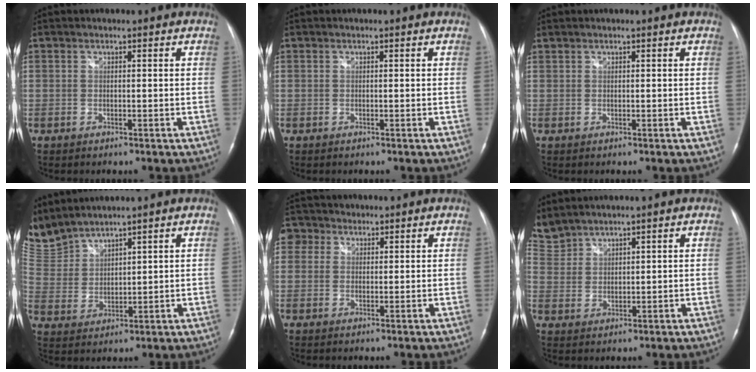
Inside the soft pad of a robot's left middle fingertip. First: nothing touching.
{"total": 0.0}
{"total": 0.0}
{"total": 7.7, "force": [7.7, 0.3, 0.9], "torque": [-0.048, 0.014, 0.173]}
{"total": 3.3, "force": [1.6, 2.9, 0.4], "torque": [-0.010, 0.016, 0.025]}
{"total": 5.4, "force": [5.2, 1.1, 0.5], "torque": [-0.026, 0.016, 0.117]}